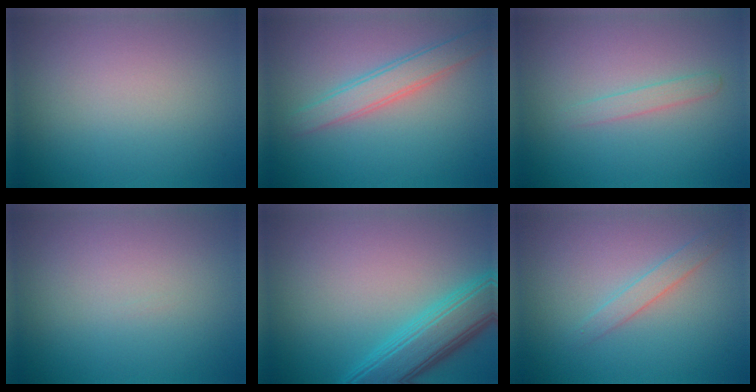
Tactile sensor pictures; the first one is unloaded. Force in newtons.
{"total": 3.1, "press": 3.1, "slide": 0.1}
{"total": 1.2, "press": 1.2, "slide": 0.1}
{"total": 0.0}
{"total": 5.7, "press": 5.7, "slide": 0.1}
{"total": 1.6, "press": 1.6, "slide": 0.1}